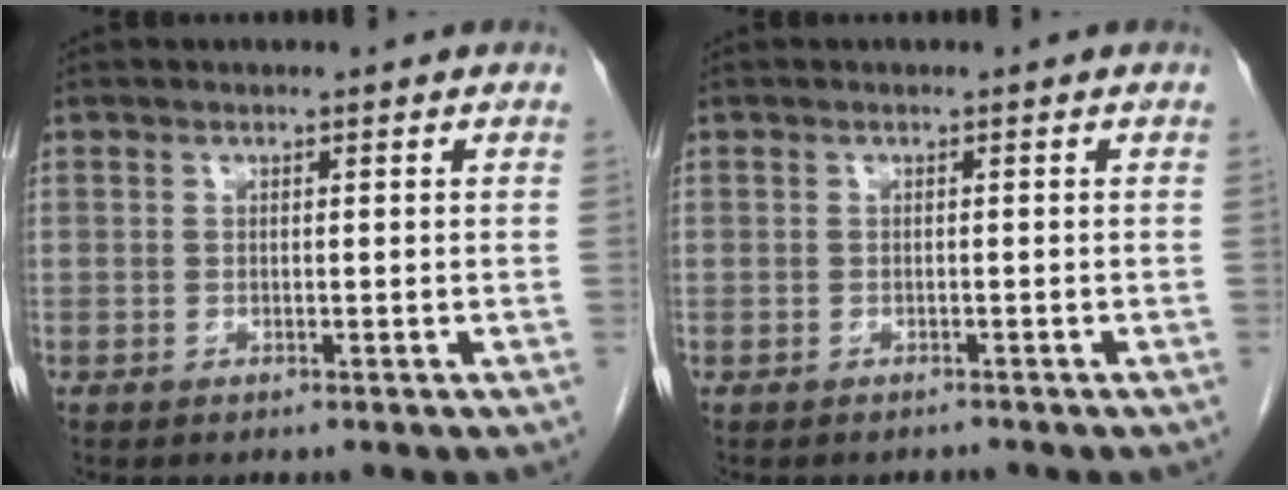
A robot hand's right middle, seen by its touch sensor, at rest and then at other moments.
{"total": 0.6, "force": [-0.5, 0.0, -0.2], "torque": [-0.004, -0.004, -0.010]}